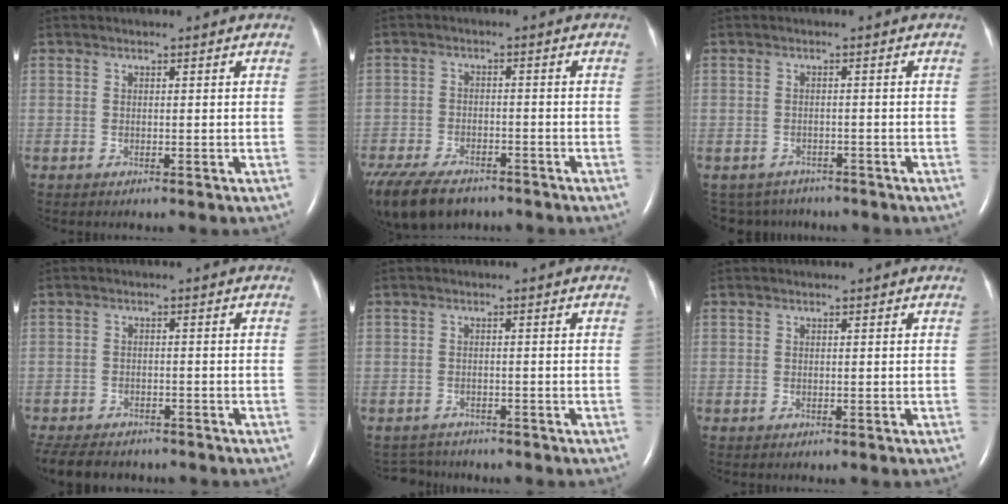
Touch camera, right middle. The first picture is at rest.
{"total": 15.4, "force": [-11.1, 7.3, 7.7], "torque": [-0.201, -0.030, -0.170]}
{"total": 5.1, "force": [-4.5, 2.4, -0.1], "torque": [0.001, 0.001, -0.062]}
{"total": 10.1, "force": [-8.5, 4.1, 3.8], "torque": [-0.080, -0.011, -0.119]}
{"total": 2.9, "force": [-2.7, 0.8, -0.6], "torque": [0.004, -0.008, -0.044]}
{"total": 0.0}